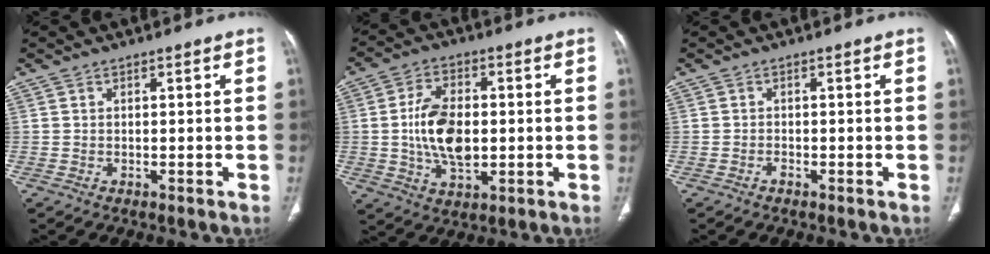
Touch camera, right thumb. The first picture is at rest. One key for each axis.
{"total": 11.7, "fx": -0.2, "fy": 6.9, "fz": 9.5, "tx": -0.163, "ty": 0.002, "tz": -0.001}
{"total": 0.7, "fx": -0.6, "fy": 0.3, "fz": 0.3, "tx": -0.006, "ty": 0.003, "tz": -0.011}